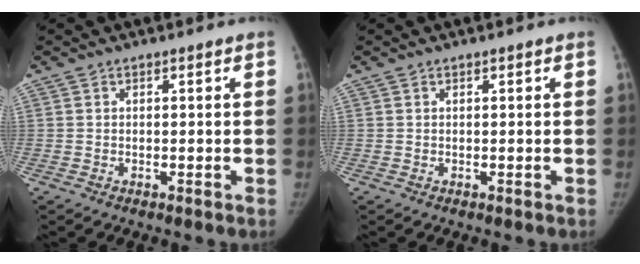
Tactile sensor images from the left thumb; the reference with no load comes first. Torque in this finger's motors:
{"motor_torque": [0.30, -0.03, 0.17, -0.65, 0.04]}